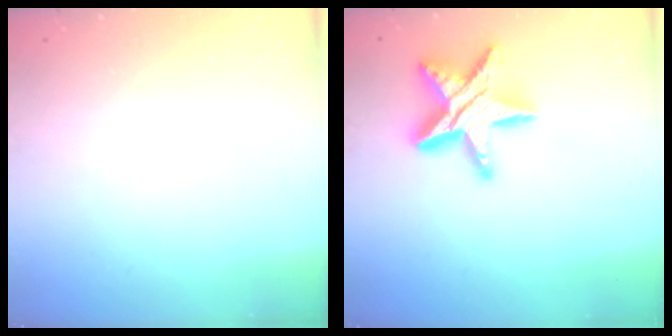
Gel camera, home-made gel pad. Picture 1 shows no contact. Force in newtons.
{"total": 16.9, "press": 16.8, "slide": 1.4}